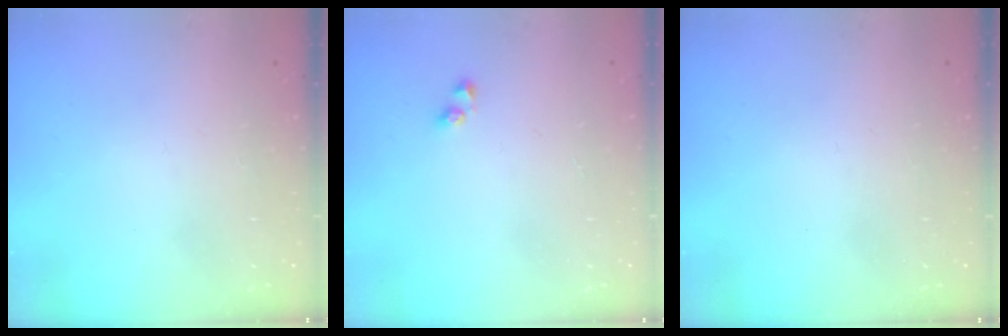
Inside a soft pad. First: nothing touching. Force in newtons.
{"total": 2.4, "press": 2.0, "slide": 1.3}
{"total": 0.0}